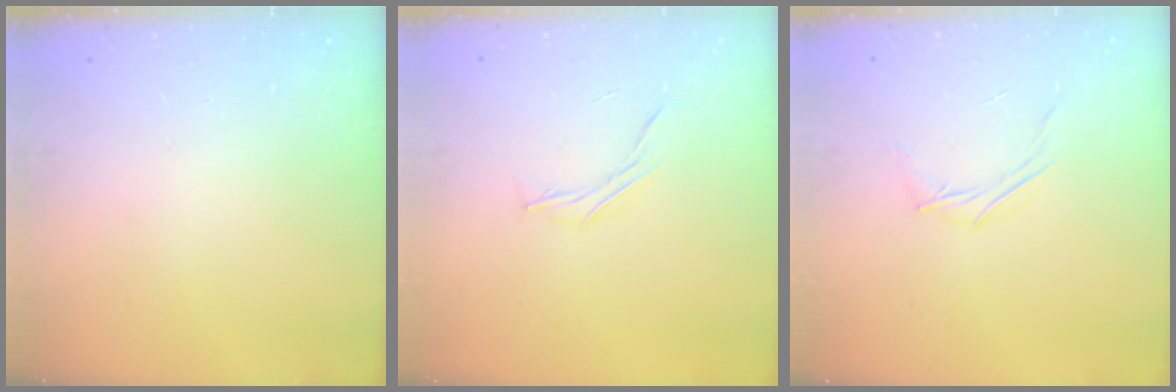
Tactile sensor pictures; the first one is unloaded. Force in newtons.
{"total": 3.6, "press": 3.5, "slide": 1.0}
{"total": 4.1, "press": 4.0, "slide": 1.0}